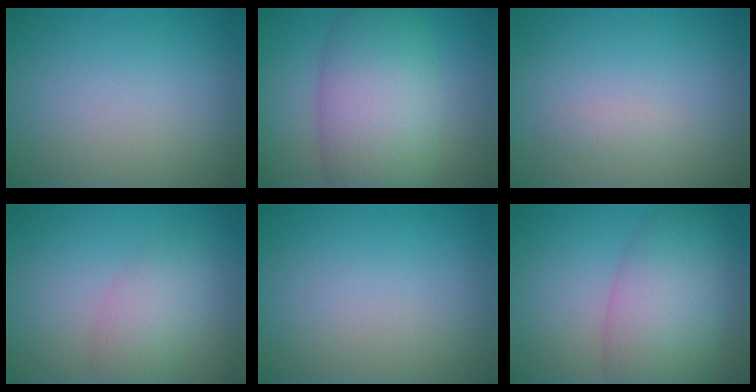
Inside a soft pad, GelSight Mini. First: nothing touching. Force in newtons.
{"total": 9.1, "press": 9.1, "slide": 0.5}
{"total": 0.6, "press": 0.6, "slide": 0.0}
{"total": 2.3, "press": 2.3, "slide": 0.2}
{"total": 0.0}
{"total": 7.5, "press": 7.5, "slide": 0.4}